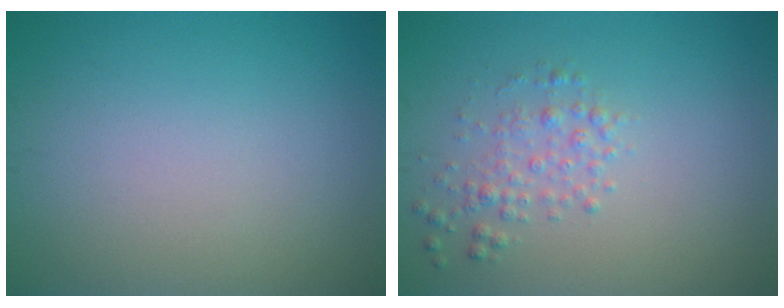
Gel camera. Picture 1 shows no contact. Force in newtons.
{"total": 2.0, "press": 2.0, "slide": 0.1}